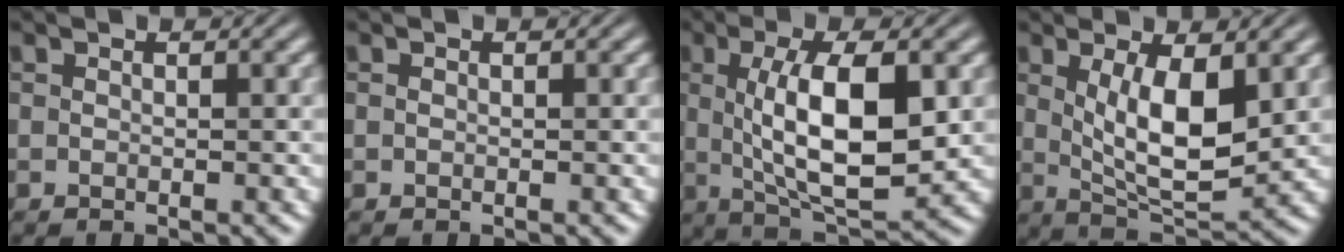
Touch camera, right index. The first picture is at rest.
{"total": 0.5, "force": [0.0, -0.5, 0.0], "torque": [0.001, -0.005, 0.004]}
{"total": 8.4, "force": [0.5, 2.6, 8.0], "torque": [-0.124, -0.015, 0.024]}
{"total": 6.8, "force": [1.2, 2.2, 6.3], "torque": [-0.098, -0.025, 0.035]}